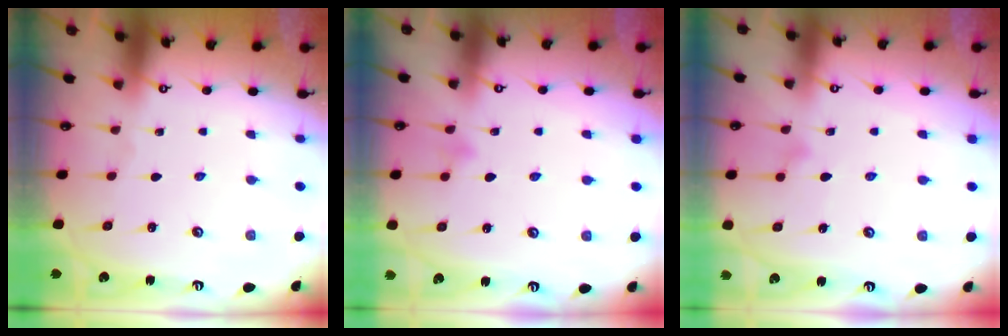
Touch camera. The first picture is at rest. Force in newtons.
{"total": 3.7, "press": 3.7, "slide": 0.4}
{"total": 8.1, "press": 8.1, "slide": 0.3}